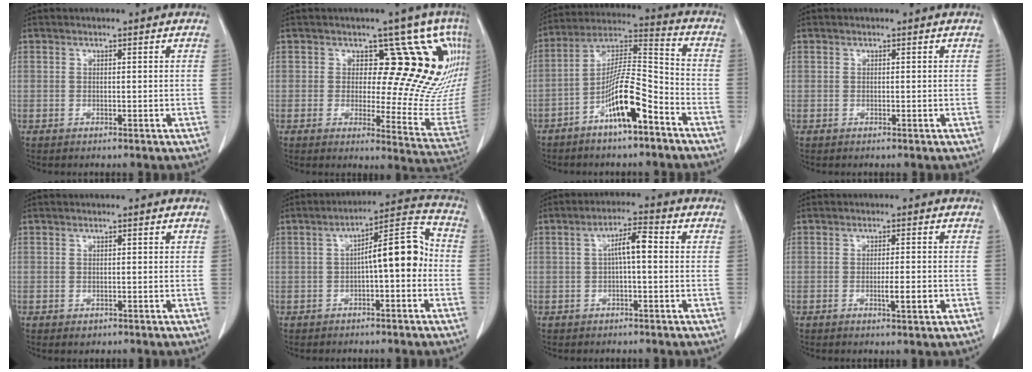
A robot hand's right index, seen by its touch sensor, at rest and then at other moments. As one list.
[{"total": 16.5, "force": [8.1, 7.8, 12.0], "torque": [-0.130, -0.019, 0.072]}, {"total": 12.3, "force": [-6.6, 1.8, 10.2], "torque": [-0.196, 0.007, -0.119]}, {"total": 0.0}, {"total": 0.9, "force": [-0.3, 0.8, 0.3], "torque": [-0.002, 0.003, 0.001]}, {"total": 9.2, "force": [-0.8, 2.2, 8.9], "torque": [-0.128, 0.038, -0.011]}, {"total": 4.5, "force": [0.2, 0.9, 4.4], "torque": [-0.077, 0.015, 0.002]}, {"total": 3.5, "force": [-1.1, 0.3, 3.3], "torque": [-0.053, -0.003, -0.015]}]